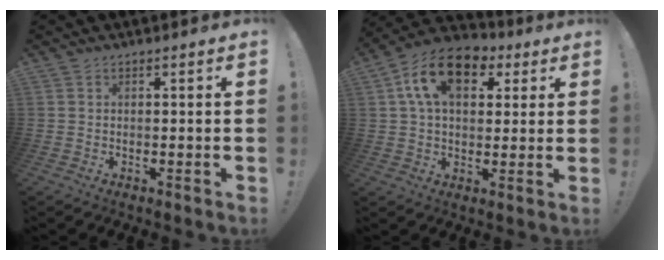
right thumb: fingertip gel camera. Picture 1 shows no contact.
{"total": 15.1, "force": [5.7, 9.7, 10.2], "torque": [-0.177, -0.009, 0.103]}